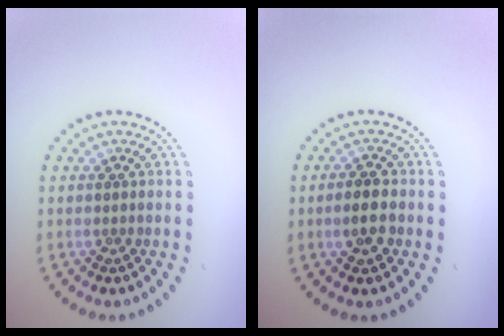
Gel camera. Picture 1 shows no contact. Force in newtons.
{"total": 2.6, "press": 2.5, "slide": 0.3}